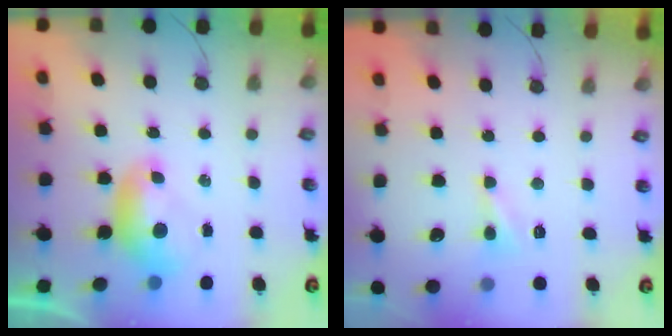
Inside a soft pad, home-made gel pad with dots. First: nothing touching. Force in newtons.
{"total": 2.4, "press": 2.3, "slide": 0.4}